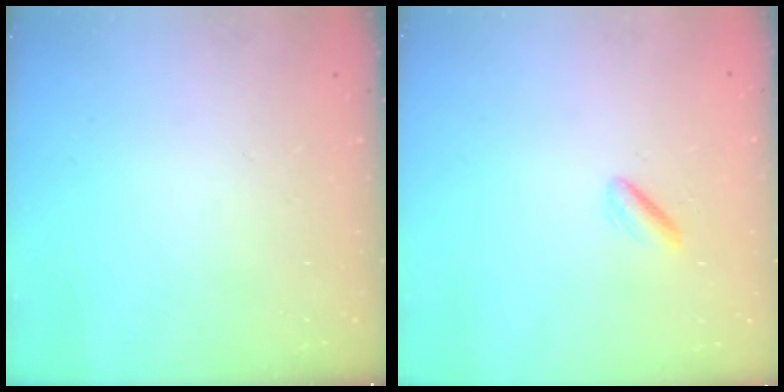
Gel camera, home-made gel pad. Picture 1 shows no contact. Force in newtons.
{"total": 1.0, "press": 0.6, "slide": 0.8}